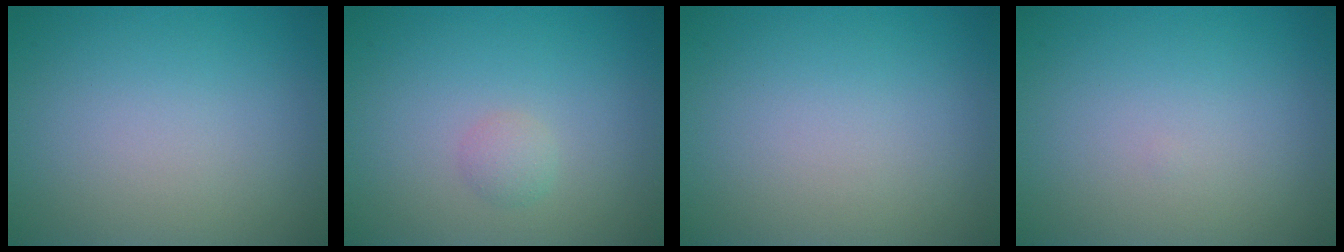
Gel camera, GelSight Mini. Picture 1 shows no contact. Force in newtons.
{"total": 1.1, "press": 1.1, "slide": 0.0}
{"total": 0.0}
{"total": 0.0}